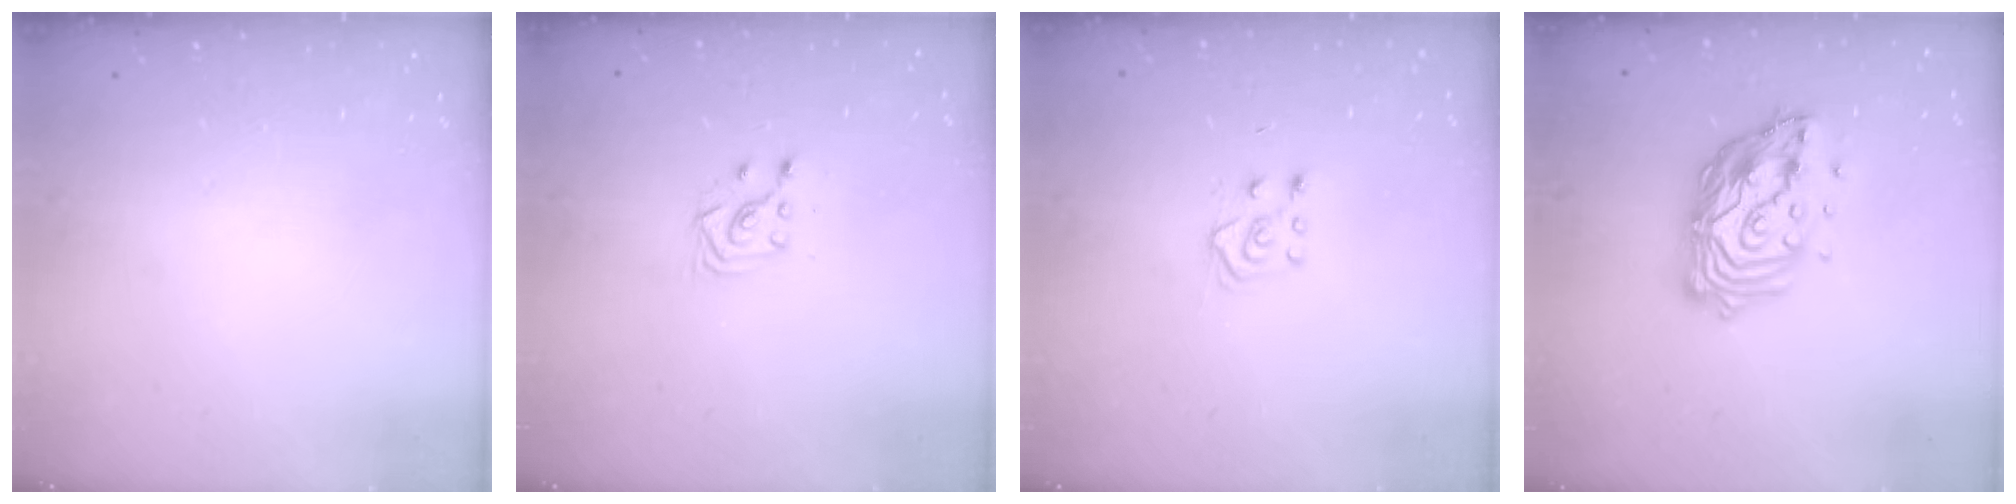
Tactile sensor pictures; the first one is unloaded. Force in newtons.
{"total": 3.7, "press": 3.6, "slide": 0.9}
{"total": 6.1, "press": 6.1, "slide": 0.5}
{"total": 14.9, "press": 14.9, "slide": 1.3}